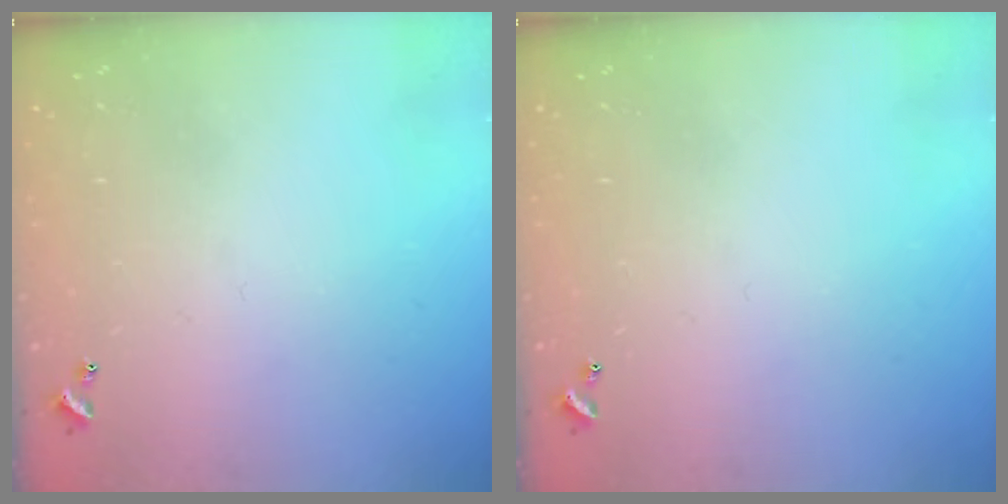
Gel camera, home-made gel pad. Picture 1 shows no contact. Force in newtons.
{"total": 0.0}